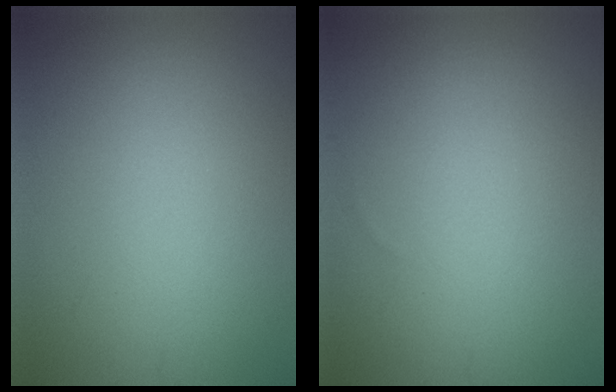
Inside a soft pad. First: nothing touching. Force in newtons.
{"total": 0.0}